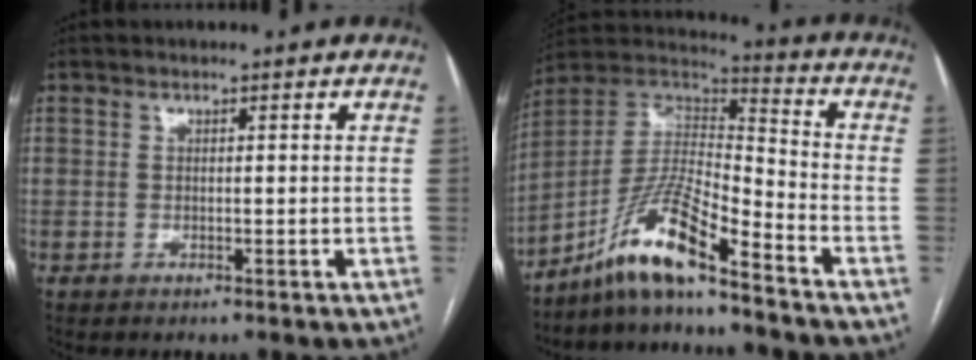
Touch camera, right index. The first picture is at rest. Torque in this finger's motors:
{"motor_torque": [1.09, -0.84, 0.57, 0.20]}